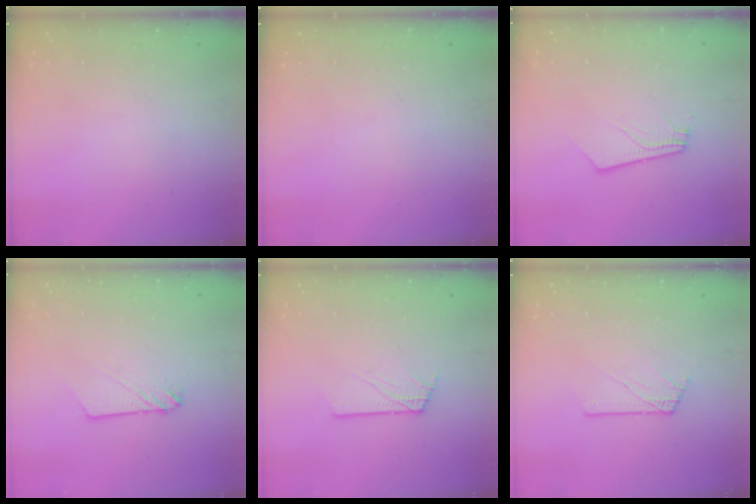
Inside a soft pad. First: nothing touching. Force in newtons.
{"total": 0.0}
{"total": 3.8, "press": 3.8, "slide": 0.3}
{"total": 3.0, "press": 3.0, "slide": 0.2}
{"total": 1.0, "press": 1.0, "slide": 0.1}
{"total": 2.3, "press": 2.3, "slide": 0.3}